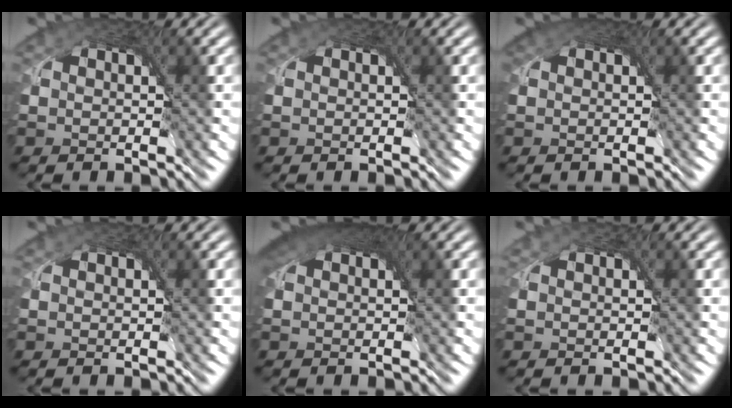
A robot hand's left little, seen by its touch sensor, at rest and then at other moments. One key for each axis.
{"total": 0.0}
{"total": 1.5, "fx": 0.8, "fy": 1.0, "fz": 0.8, "tx": -0.015, "ty": 0.003, "tz": 0.010}
{"total": 0.0}
{"total": 5.9, "fx": 3.4, "fy": 2.8, "fz": 3.9, "tx": -0.064, "ty": 0.022, "tz": 0.040}
{"total": 0.0}